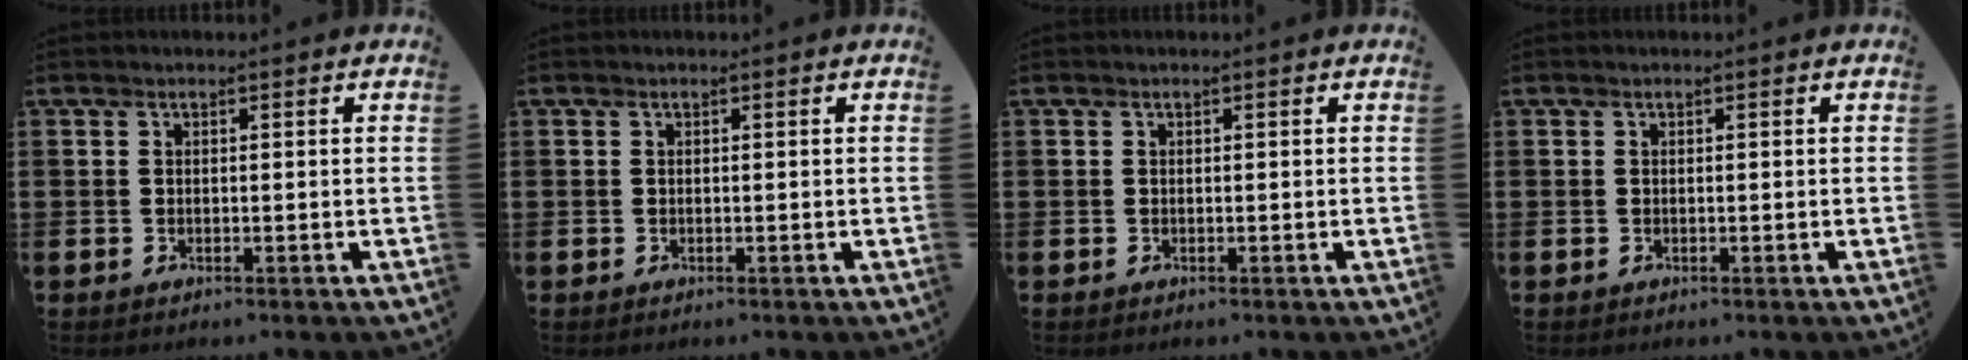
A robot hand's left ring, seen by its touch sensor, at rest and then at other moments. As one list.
[{"total": 0.0}, {"total": 0.0}, {"total": 0.0}]